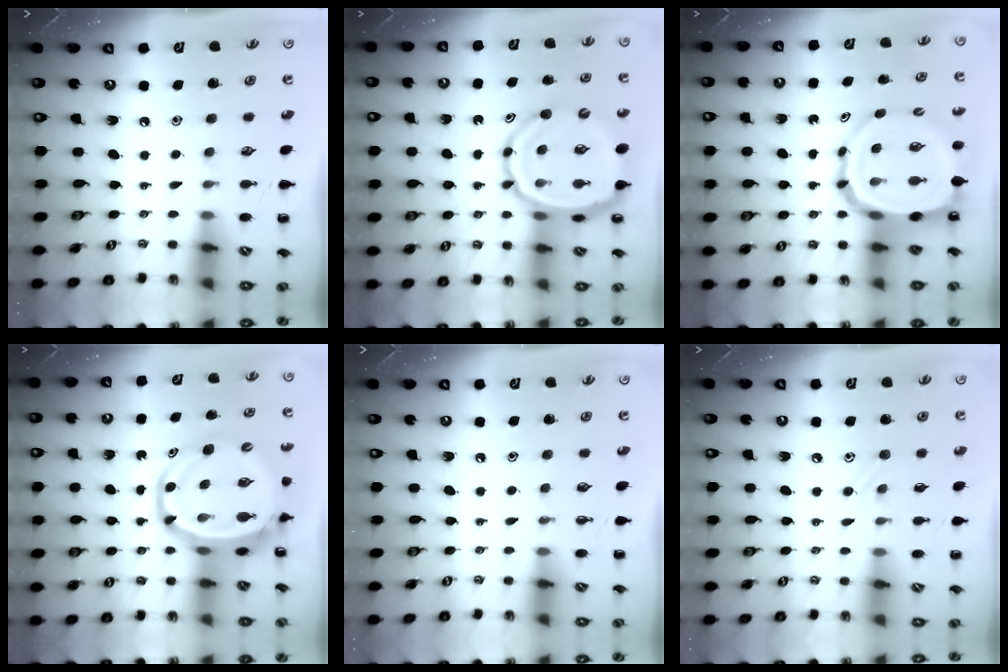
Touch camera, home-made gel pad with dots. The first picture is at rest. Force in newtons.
{"total": 14.6, "press": 14.2, "slide": 3.5}
{"total": 15.5, "press": 14.9, "slide": 4.3}
{"total": 11.0, "press": 10.6, "slide": 3.2}
{"total": 0.0}
{"total": 5.9, "press": 5.6, "slide": 2.0}